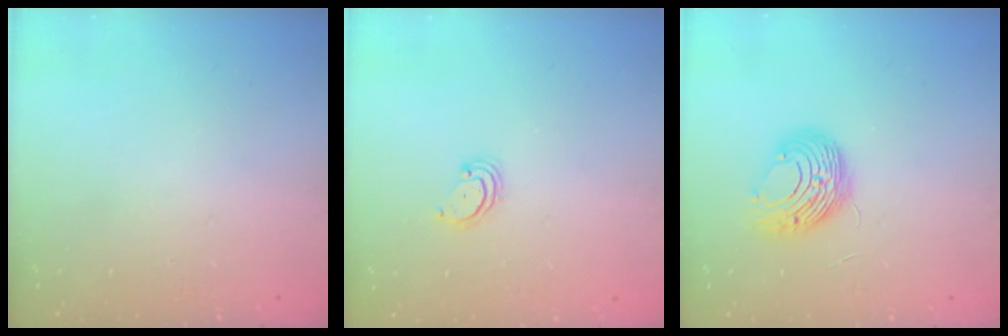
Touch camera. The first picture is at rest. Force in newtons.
{"total": 2.5, "press": 2.5, "slide": 0.3}
{"total": 9.7, "press": 9.7, "slide": 0.1}